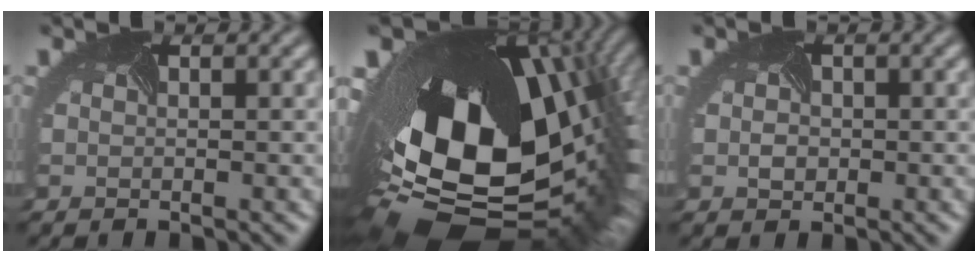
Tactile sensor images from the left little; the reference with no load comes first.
{"total": 20.0, "force": [-1.0, 11.8, 16.1], "torque": [-0.269, -0.052, -0.005]}
{"total": 0.9, "force": [-0.3, 0.8, 0.3], "torque": [-0.012, 0.002, -0.004]}